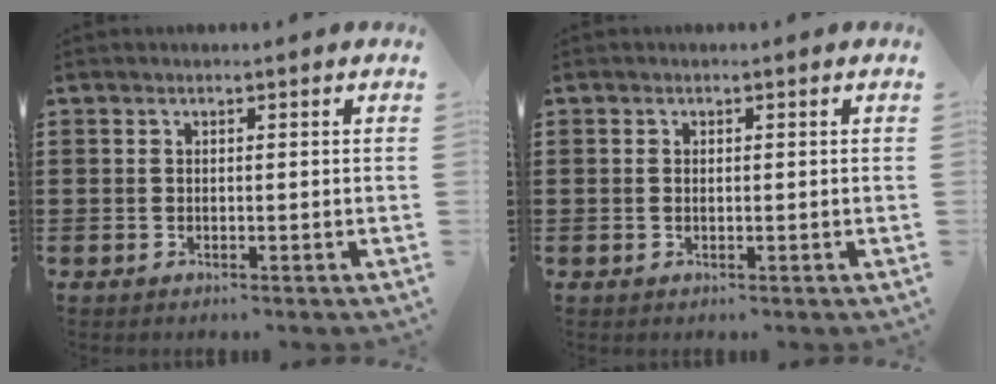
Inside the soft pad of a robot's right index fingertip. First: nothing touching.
{"total": 0.6, "force": [0.1, 0.3, 0.5], "torque": [-0.011, 0.000, 0.002]}